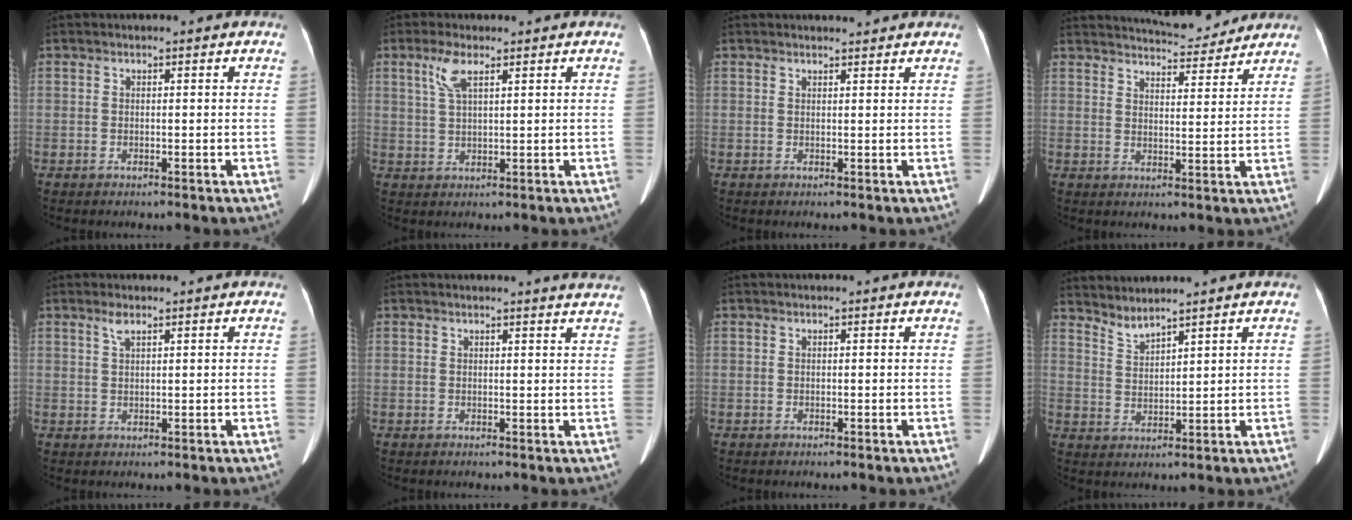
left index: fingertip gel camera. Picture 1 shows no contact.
{"total": 3.9, "force": [2.1, 0.8, 3.2], "torque": [-0.074, 0.007, 0.047]}
{"total": 2.3, "force": [2.2, 0.4, 0.4], "torque": [-0.010, 0.005, 0.029]}
{"total": 10.3, "force": [9.8, 1.6, 2.6], "torque": [-0.038, 0.005, 0.131]}
{"total": 1.4, "force": [1.0, 0.4, 1.0], "torque": [-0.022, 0.009, 0.024]}
{"total": 4.8, "force": [4.6, -0.4, 1.3], "torque": [-0.016, -0.008, 0.029]}
{"total": 0.0}
{"total": 3.1, "force": [3.1, -0.4, 0.4], "torque": [-0.015, -0.003, 0.068]}